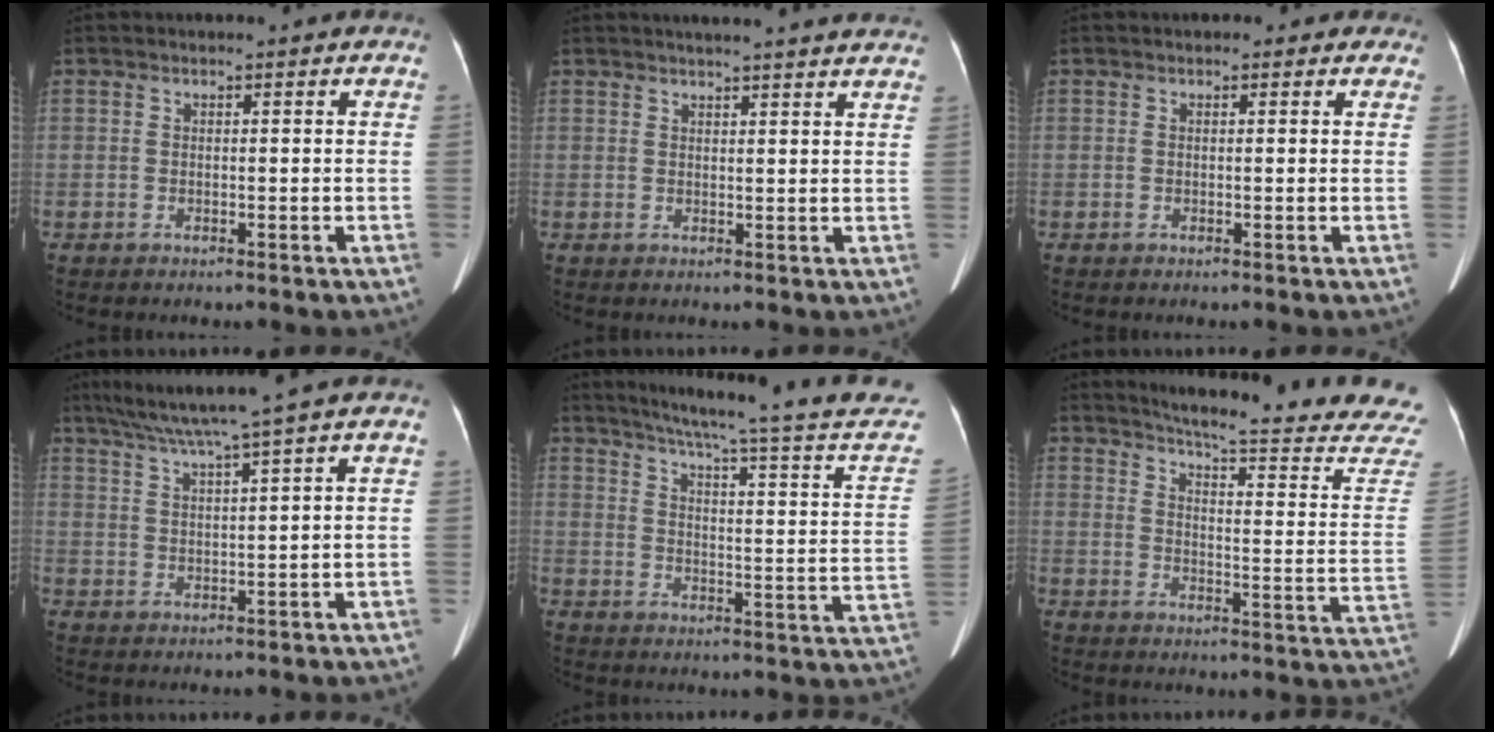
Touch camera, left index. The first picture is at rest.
{"total": 13.8, "force": [12.7, 0.9, 5.4], "torque": [-0.069, 0.016, 0.142]}
{"total": 1.1, "force": [0.5, 0.8, 0.4], "torque": [-0.004, 0.003, -0.001]}
{"total": 8.2, "force": [6.2, -2.0, 5.0], "torque": [-0.082, 0.016, 0.103]}
{"total": 25.1, "force": [22.3, -0.6, 11.5], "torque": [-0.169, -0.068, 0.272]}
{"total": 23.1, "force": [21.7, -0.5, 8.0], "torque": [-0.118, -0.125, 0.254]}